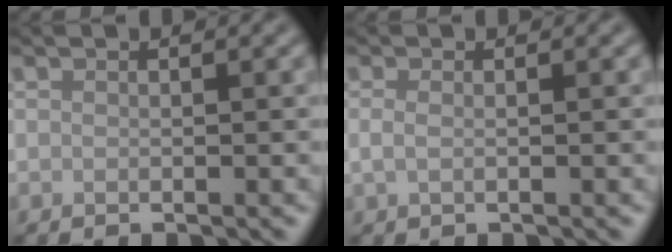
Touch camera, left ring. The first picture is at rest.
{"total": 1.0, "force": [0.0, 0.5, 0.9], "torque": [-0.021, -0.002, -0.001]}